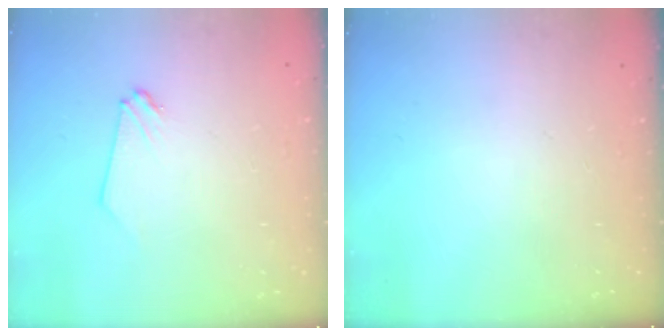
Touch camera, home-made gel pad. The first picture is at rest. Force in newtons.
{"total": 0.0}